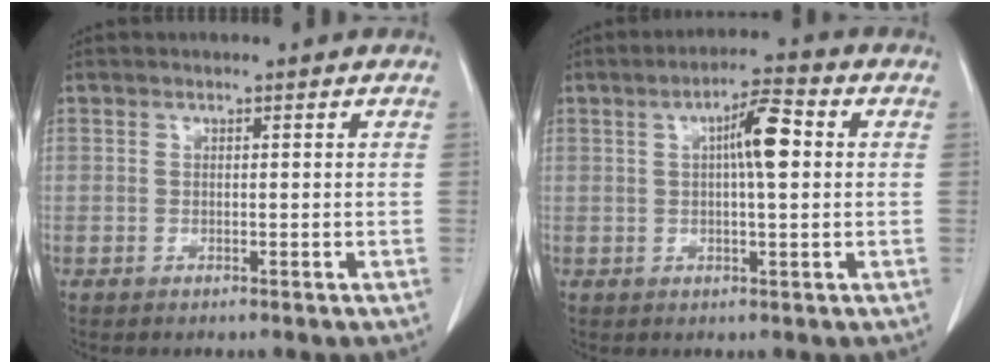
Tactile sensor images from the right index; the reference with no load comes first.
{"total": 6.4, "force": [1.2, 0.9, 6.2], "torque": [-0.104, 0.013, 0.016]}